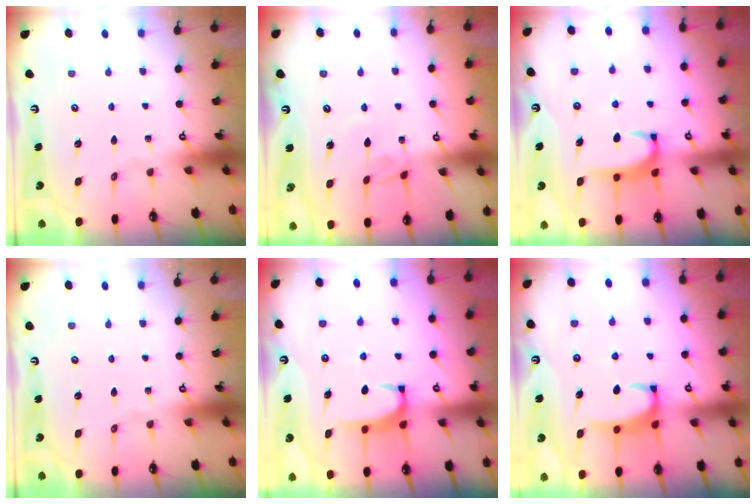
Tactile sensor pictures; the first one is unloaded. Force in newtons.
{"total": 4.3, "press": 4.3, "slide": 0.1}
{"total": 2.9, "press": 2.9, "slide": 0.6}
{"total": 0.0}
{"total": 1.9, "press": 1.8, "slide": 0.5}
{"total": 2.6, "press": 2.6, "slide": 0.3}